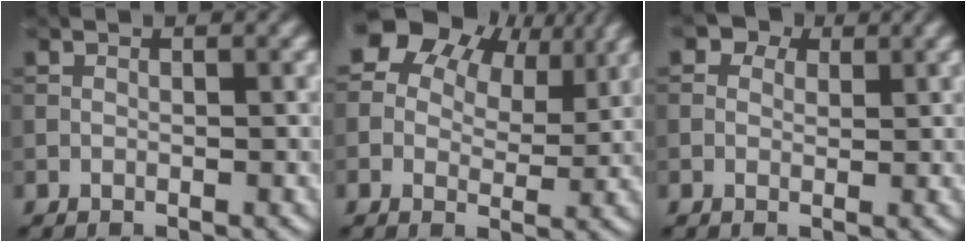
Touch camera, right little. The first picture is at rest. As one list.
[{"total": 11.6, "force": [6.6, 7.1, 6.4], "torque": [-0.110, 0.027, 0.088]}, {"total": 3.0, "force": [1.8, 2.1, 1.3], "torque": [-0.024, -0.005, 0.013]}]